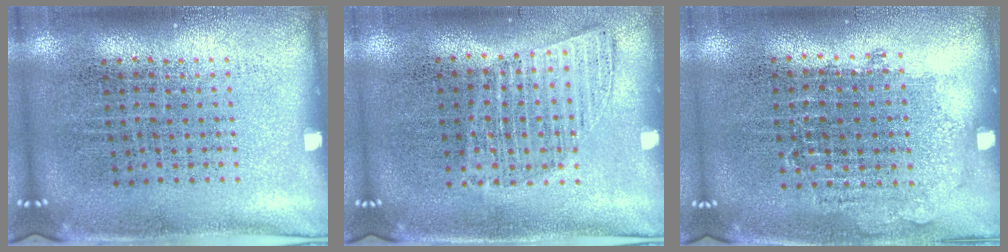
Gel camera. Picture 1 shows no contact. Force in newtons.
{"total": 0.9, "press": 0.9, "slide": 0.3}
{"total": 0.9, "press": 0.8, "slide": 0.4}